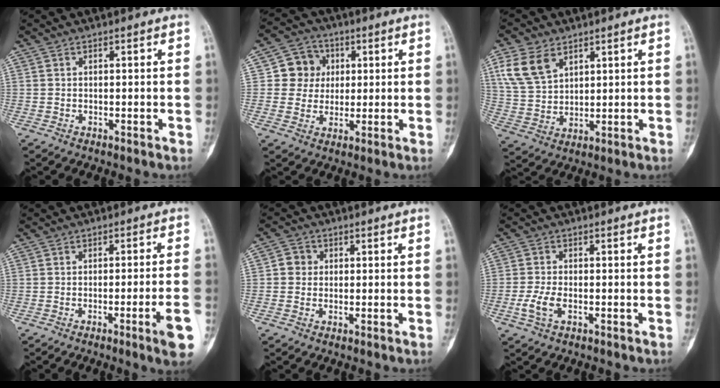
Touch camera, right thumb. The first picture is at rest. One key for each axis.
{"total": 7.7, "fx": 1.4, "fy": 7.3, "fz": 2.0, "tx": 0.011, "ty": 0.007, "tz": 0.018}
{"total": 9.5, "fx": 4.8, "fy": 6.0, "fz": 5.5, "tx": -0.103, "ty": -0.011, "tz": 0.105}
{"total": 7.3, "fx": -3.1, "fy": -0.2, "fz": 6.6, "tx": -0.091, "ty": 0.007, "tz": -0.043}
{"total": 2.9, "fx": 0.2, "fy": 2.7, "fz": 1.0, "tx": 0.000, "ty": 0.006, "tz": -0.002}
{"total": 4.1, "fx": -1.4, "fy": 2.0, "fz": 3.2, "tx": -0.079, "ty": 0.005, "tz": -0.026}